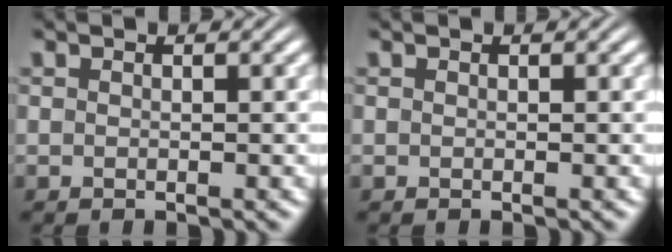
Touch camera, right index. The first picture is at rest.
{"total": 0.0}